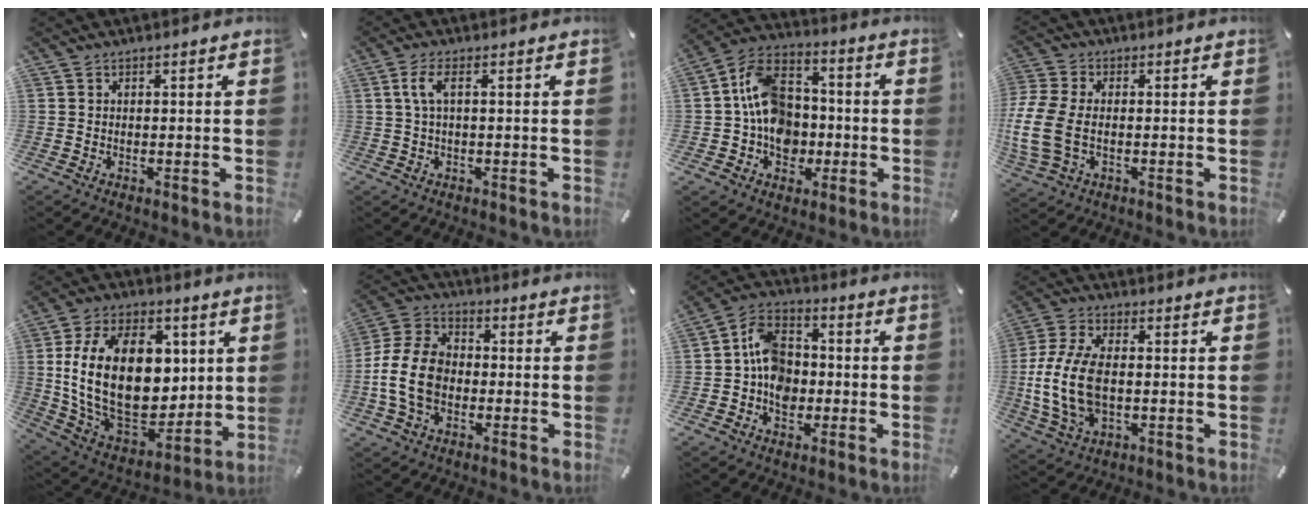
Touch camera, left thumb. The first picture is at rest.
{"total": 4.2, "force": [0.6, 0.9, 4.0], "torque": [-0.086, -0.002, 0.008]}
{"total": 13.4, "force": [-1.5, 11.1, 7.2], "torque": [-0.152, 0.022, -0.025]}
{"total": 9.9, "force": [-1.4, 6.3, 7.5], "torque": [-0.174, -0.006, -0.020]}
{"total": 26.5, "force": [3.7, 17.4, 19.6], "torque": [-0.367, -0.029, 0.076]}
{"total": 12.8, "force": [-2.8, 9.6, 8.0], "torque": [-0.189, 0.018, -0.050]}
{"total": 10.3, "force": [-1.4, 8.5, 5.7], "torque": [-0.118, 0.025, -0.022]}
{"total": 13.6, "force": [-1.3, 8.4, 10.7], "torque": [-0.243, -0.005, -0.022]}